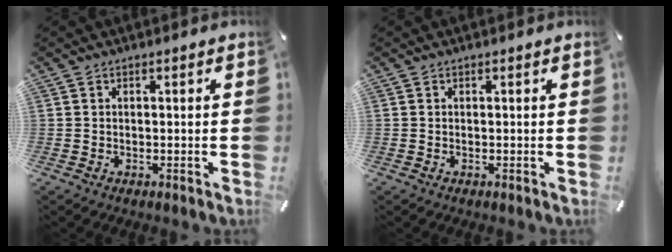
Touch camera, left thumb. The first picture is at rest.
{"total": 0.0}